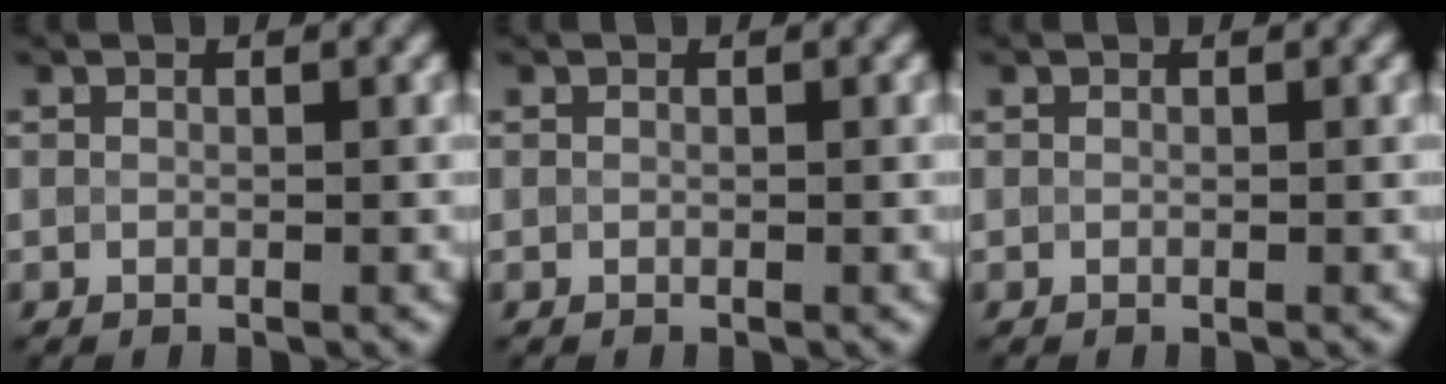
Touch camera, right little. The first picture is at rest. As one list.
[{"total": 0.0}, {"total": 0.0}]